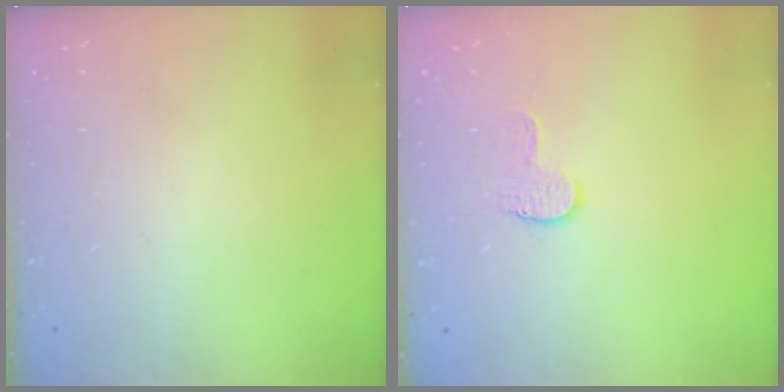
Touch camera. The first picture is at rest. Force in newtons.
{"total": 6.2, "press": 6.2, "slide": 0.4}